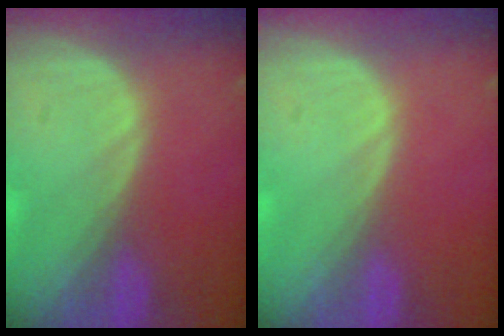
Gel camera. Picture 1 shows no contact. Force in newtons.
{"total": 0.0}